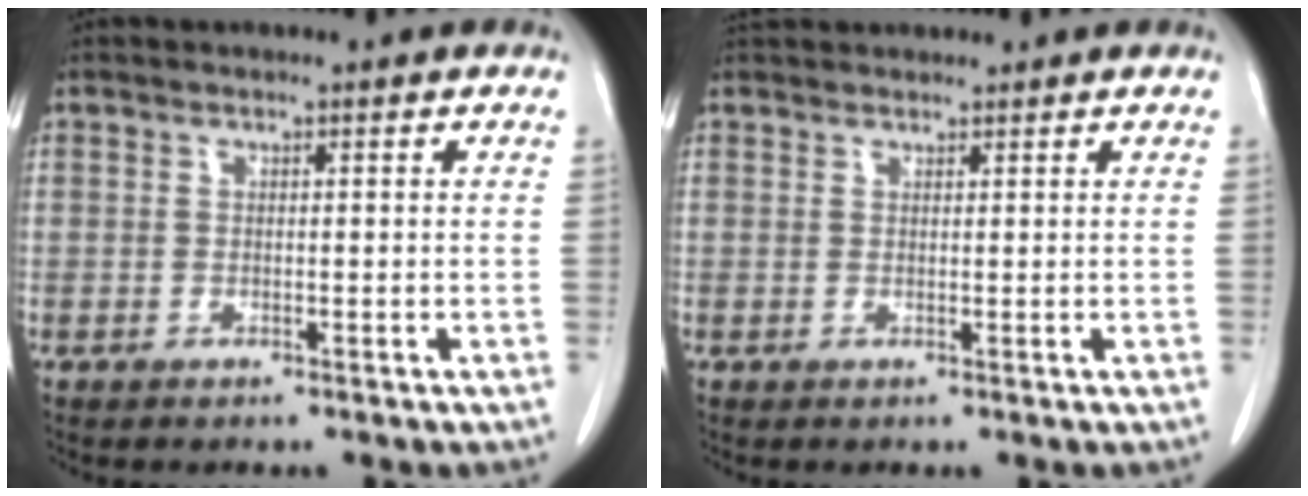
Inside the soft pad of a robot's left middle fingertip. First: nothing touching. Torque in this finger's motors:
{"motor_torque": [0.12, -0.13, -0.16, -0.04]}